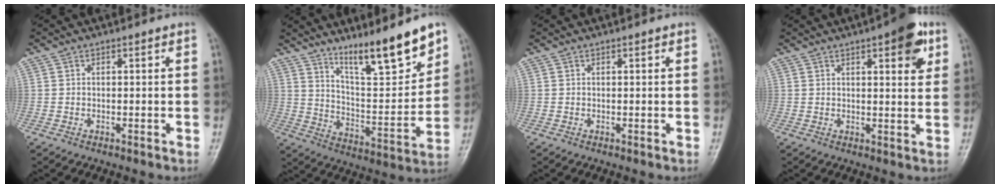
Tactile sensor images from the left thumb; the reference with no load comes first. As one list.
[{"total": 15.6, "force": [11.3, 3.0, 10.3], "torque": [-0.136, -0.079, 0.197]}, {"total": 0.6, "force": [0.2, 0.2, 0.5], "torque": [-0.007, 0.000, 0.003]}, {"total": 8.3, "force": [3.9, 2.7, 6.8], "torque": [-0.068, -0.011, 0.045]}]